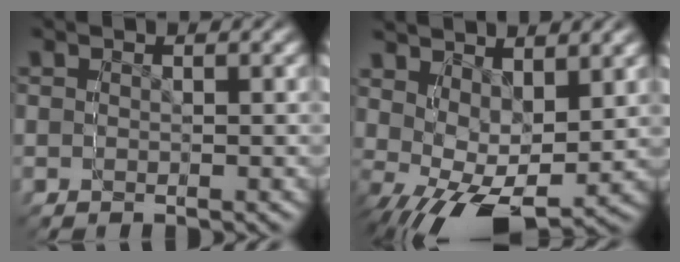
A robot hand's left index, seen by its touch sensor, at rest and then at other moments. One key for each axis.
{"total": 5.2, "fx": 1.8, "fy": 3.9, "fz": 2.9, "tx": -0.049, "ty": -0.001, "tz": 0.034}